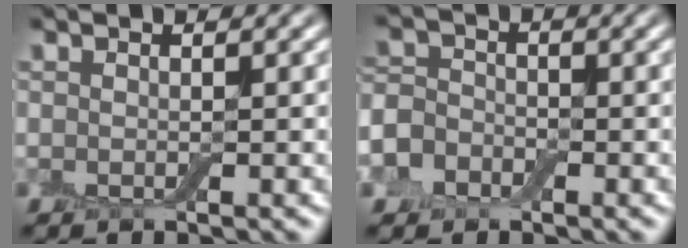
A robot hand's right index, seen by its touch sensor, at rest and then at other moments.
{"total": 5.0, "force": [-2.5, 3.9, 1.8], "torque": [-0.027, -0.002, -0.062]}